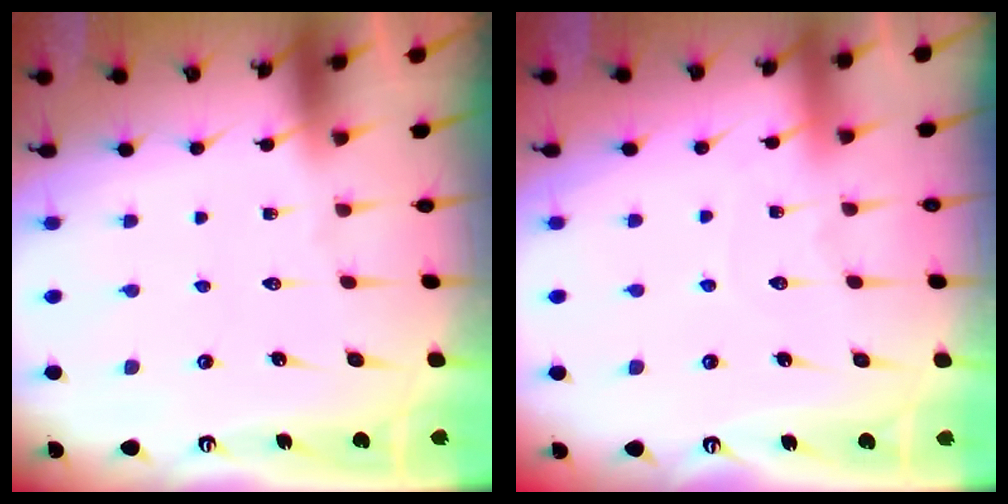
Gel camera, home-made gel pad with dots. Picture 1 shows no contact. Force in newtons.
{"total": 4.5, "press": 4.5, "slide": 0.5}